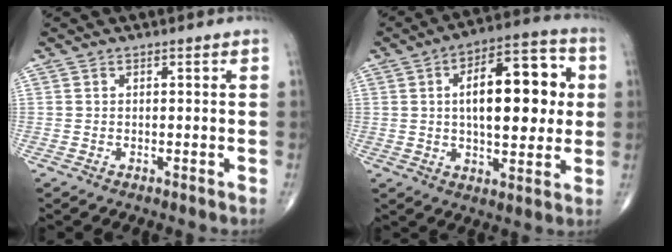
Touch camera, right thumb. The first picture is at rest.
{"total": 18.3, "force": [2.6, 8.4, 16.1], "torque": [-0.209, 0.015, 0.035]}